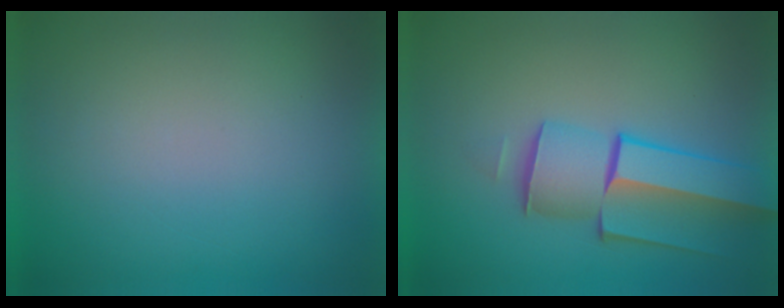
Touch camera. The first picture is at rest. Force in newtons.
{"total": 5.8}